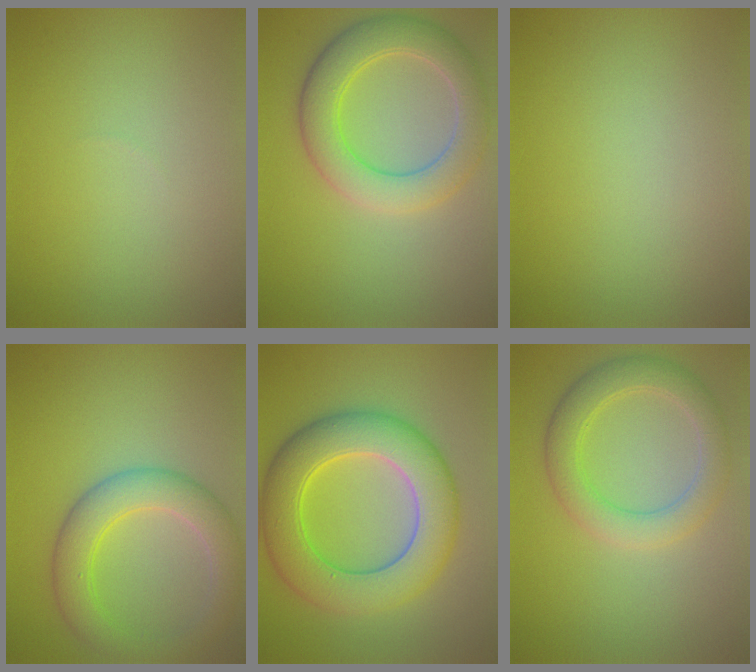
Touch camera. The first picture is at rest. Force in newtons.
{"total": 5.9, "press": 5.9, "slide": 0.3}
{"total": 0.0}
{"total": 5.2, "press": 5.2, "slide": 0.2}
{"total": 9.0, "press": 9.0, "slide": 0.1}
{"total": 4.2, "press": 4.2, "slide": 0.2}